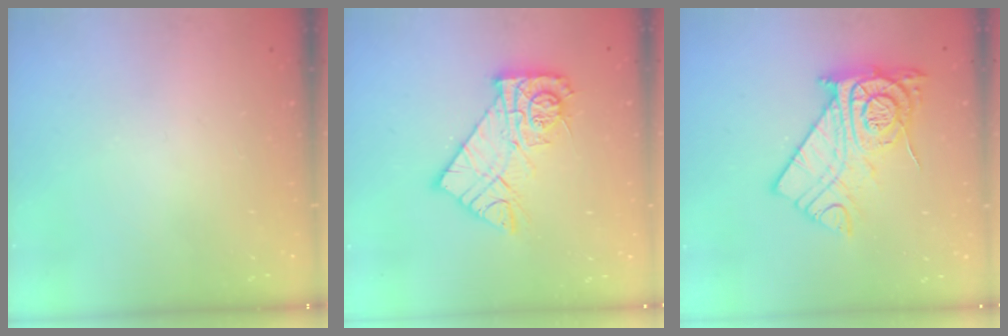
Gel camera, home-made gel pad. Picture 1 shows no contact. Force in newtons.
{"total": 14.6, "press": 14.6, "slide": 1.4}
{"total": 16.3, "press": 16.3, "slide": 1.3}